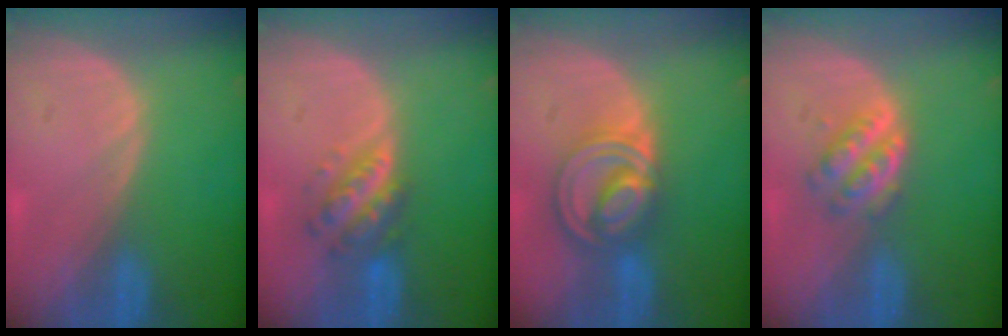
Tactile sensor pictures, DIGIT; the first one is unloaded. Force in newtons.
{"total": 5.8, "press": 5.3, "slide": 2.3}
{"total": 8.6, "press": 7.2, "slide": 4.7}
{"total": 4.8, "press": 4.4, "slide": 1.9}